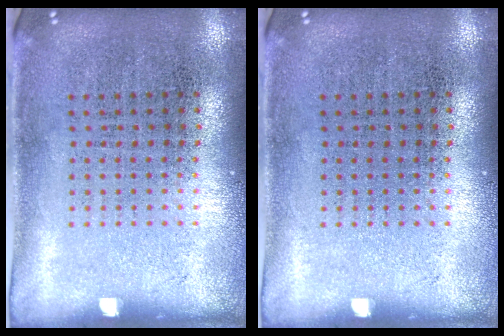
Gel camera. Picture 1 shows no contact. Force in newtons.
{"total": 0.0}